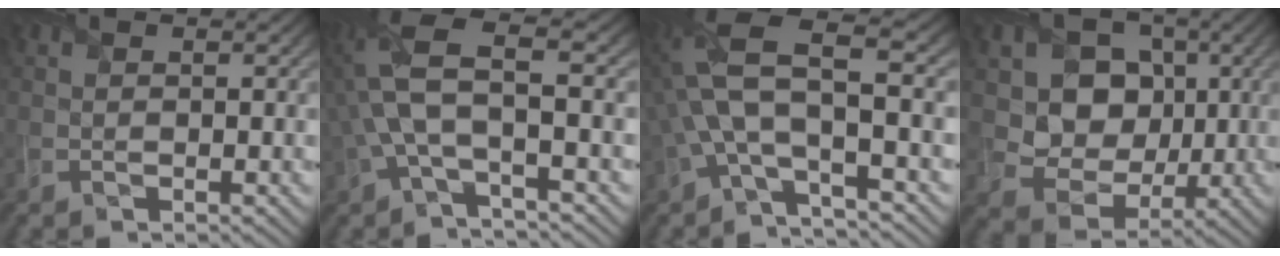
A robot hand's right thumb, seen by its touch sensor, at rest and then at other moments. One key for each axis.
{"total": 7.7, "fx": -0.8, "fy": 2.5, "fz": 7.3, "tx": -0.168, "ty": 0.016, "tz": -0.032}
{"total": 10.5, "fx": -1.6, "fy": 3.6, "fz": 9.7, "tx": -0.217, "ty": 0.006, "tz": -0.050}
{"total": 9.2, "fx": 1.7, "fy": 7.8, "fz": 4.6, "tx": -0.109, "ty": -0.001, "tz": 0.028}